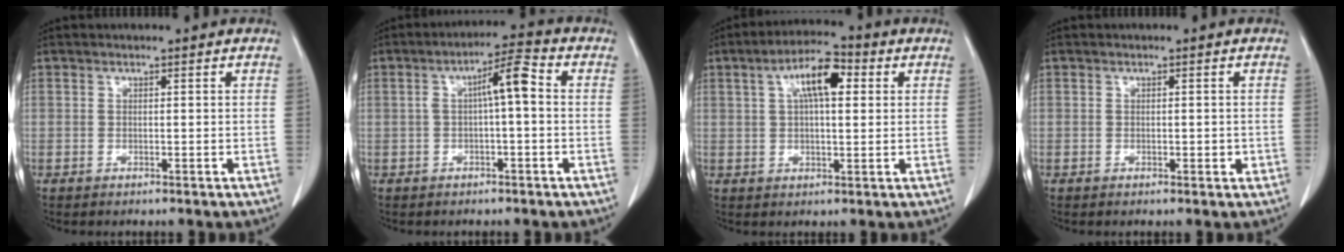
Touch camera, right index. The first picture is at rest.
{"total": 6.2, "force": [0.5, 1.2, 6.1], "torque": [-0.107, 0.028, 0.008]}
{"total": 9.1, "force": [2.9, 3.3, 7.9], "torque": [-0.149, 0.026, 0.047]}
{"total": 1.9, "force": [-0.3, 1.0, 1.6], "torque": [-0.030, 0.002, 0.001]}